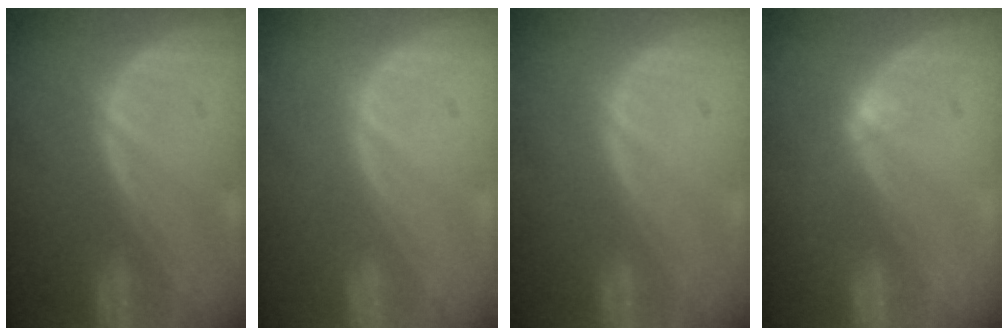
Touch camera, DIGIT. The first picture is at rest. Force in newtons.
{"total": 0.0}
{"total": 0.0}
{"total": 1.6, "press": 1.3, "slide": 1.0}